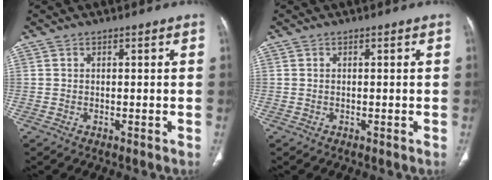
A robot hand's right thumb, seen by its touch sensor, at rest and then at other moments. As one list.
[{"total": 0.0}]